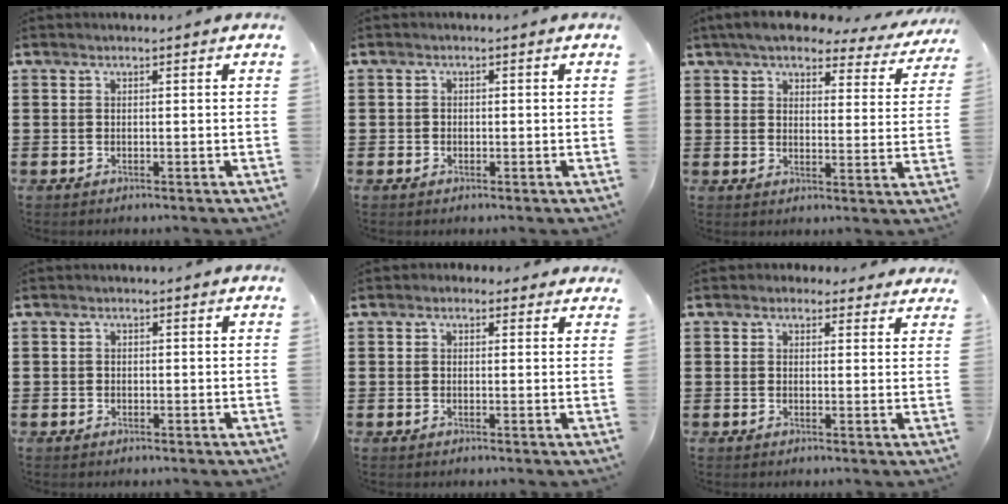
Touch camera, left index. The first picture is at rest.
{"total": 0.8, "force": [-0.3, 0.8, 0.0], "torque": [-0.005, 0.004, -0.009]}
{"total": 5.5, "force": [4.9, 1.2, 2.2], "torque": [-0.065, -0.016, 0.085]}
{"total": 0.6, "force": [-0.3, 0.6, 0.0], "torque": [-0.004, 0.002, -0.007]}
{"total": 1.2, "force": [0.6, 1.1, 0.2], "torque": [-0.009, 0.009, 0.009]}
{"total": 2.0, "force": [1.5, 1.3, 0.2], "torque": [-0.002, 0.003, 0.026]}